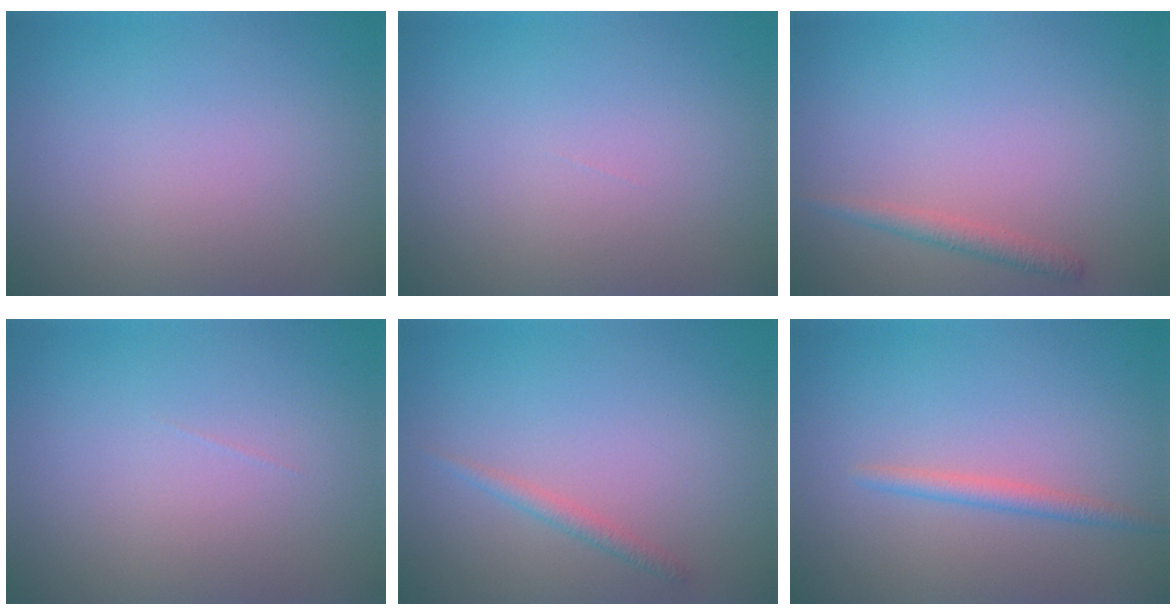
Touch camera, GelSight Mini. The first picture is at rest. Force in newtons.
{"total": 0.0}
{"total": 1.4, "press": 1.4, "slide": 0.1}
{"total": 0.0}
{"total": 1.2, "press": 1.1, "slide": 0.0}
{"total": 1.6, "press": 1.6, "slide": 0.0}